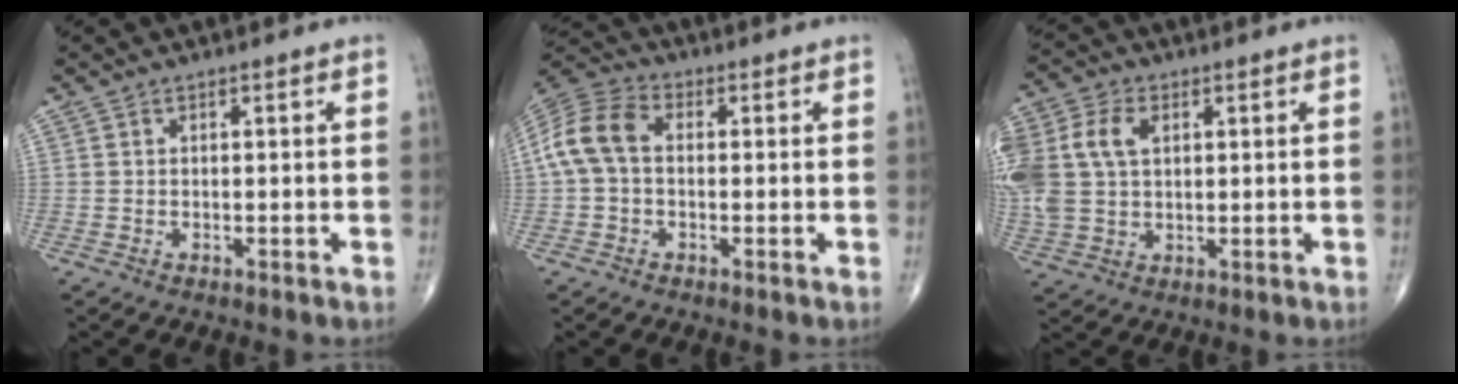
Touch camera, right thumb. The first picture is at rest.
{"total": 9.9, "force": [0.3, 6.7, 7.3], "torque": [-0.151, 0.029, -0.006]}
{"total": 15.8, "force": [3.4, 11.2, 10.6], "torque": [-0.270, 0.016, 0.069]}